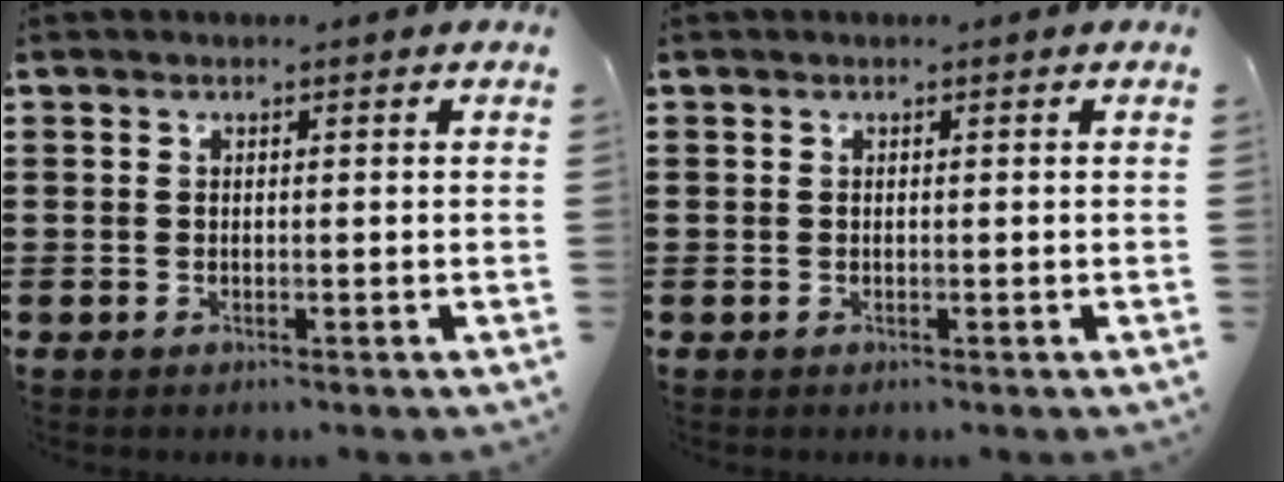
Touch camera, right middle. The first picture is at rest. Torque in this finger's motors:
{"motor_torque": [1.08, -0.51, 0.00, -0.01]}